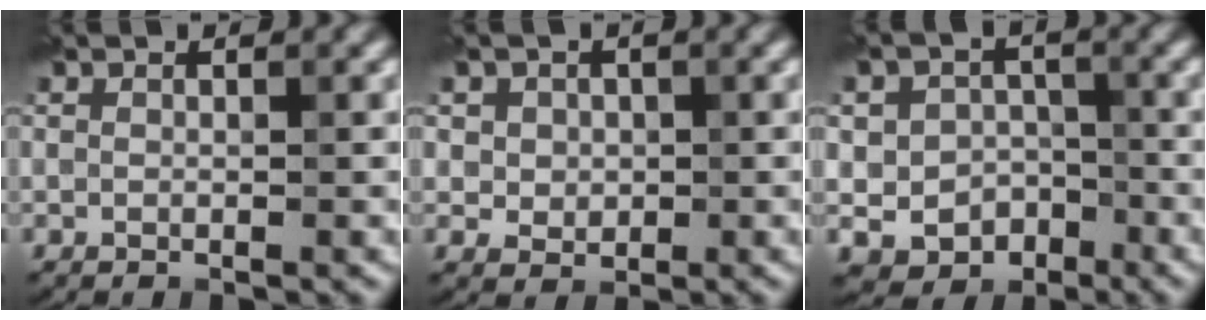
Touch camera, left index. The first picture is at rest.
{"total": 3.2, "force": [0.9, 2.7, 1.4], "torque": [-0.023, 0.002, 0.014]}
{"total": 5.1, "force": [-1.9, 4.4, 1.8], "torque": [-0.004, -0.003, -0.042]}